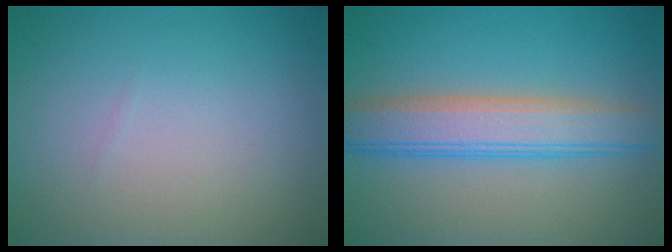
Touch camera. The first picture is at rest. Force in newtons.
{"total": 5.7, "press": 5.7, "slide": 0.3}